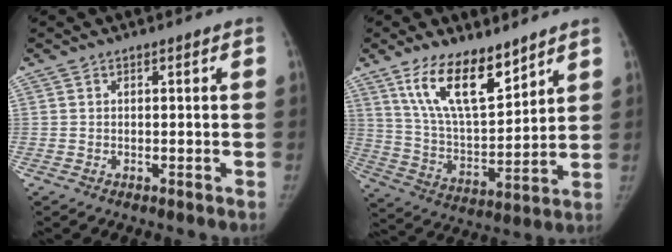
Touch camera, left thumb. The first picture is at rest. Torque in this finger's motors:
{"motor_torque": [0.84, 0.85, 1.44, -1.33, 0.13]}